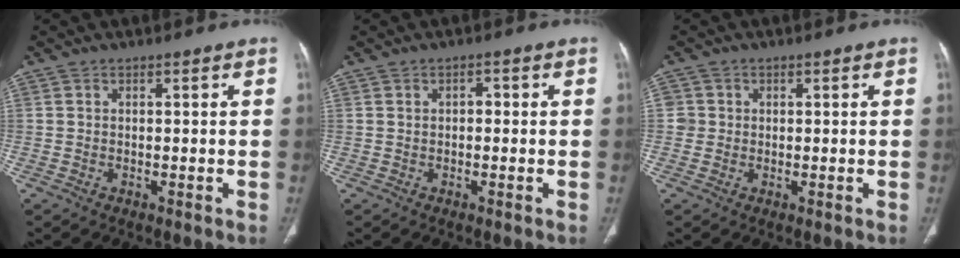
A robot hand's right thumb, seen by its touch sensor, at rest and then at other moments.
{"total": 1.2, "force": [-0.1, 0.9, 0.8], "torque": [-0.005, 0.005, -0.006]}
{"total": 2.1, "force": [0.0, 2.1, 0.1], "torque": [0.013, 0.007, 0.000]}